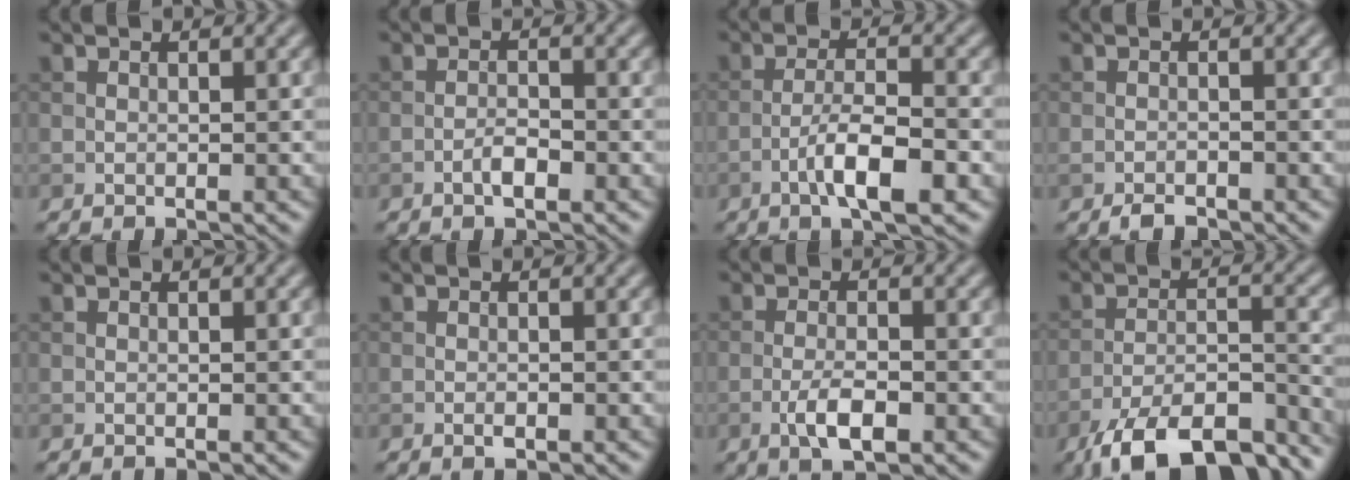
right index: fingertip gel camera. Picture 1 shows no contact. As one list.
[{"total": 1.7, "force": [-0.9, 0.5, 1.3], "torque": [-0.025, 0.002, -0.020]}, {"total": 5.3, "force": [-2.5, 1.2, 4.5], "torque": [-0.079, 0.006, -0.047]}, {"total": 1.6, "force": [-1.3, 0.6, 0.7], "torque": [-0.011, -0.001, -0.026]}, {"total": 0.0}, {"total": 0.7, "force": [-0.4, 0.2, 0.5], "torque": [-0.010, -0.001, -0.006]}, {"total": 3.3, "force": [-1.5, 1.0, 2.8], "torque": [-0.057, 0.000, -0.029]}, {"total": 12.2, "force": [-9.9, 3.6, 6.2], "torque": [-0.110, -0.014, -0.158]}]